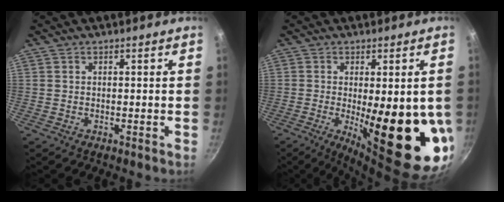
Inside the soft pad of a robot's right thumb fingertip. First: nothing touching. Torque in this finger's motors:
{"motor_torque": [-0.93, 2.24, 2.08, -0.47, 0.15]}